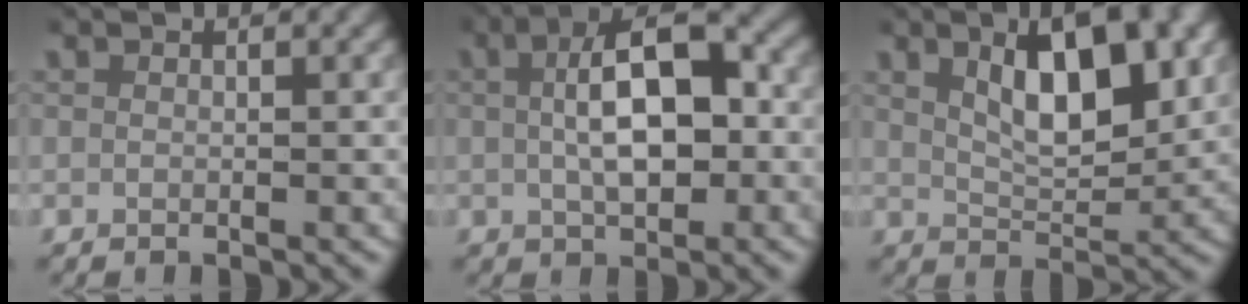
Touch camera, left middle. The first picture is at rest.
{"total": 7.2, "force": [0.4, 3.4, 6.3], "torque": [-0.092, 0.010, 0.009]}
{"total": 6.8, "force": [2.4, 2.7, 5.7], "torque": [-0.078, 0.004, 0.044]}